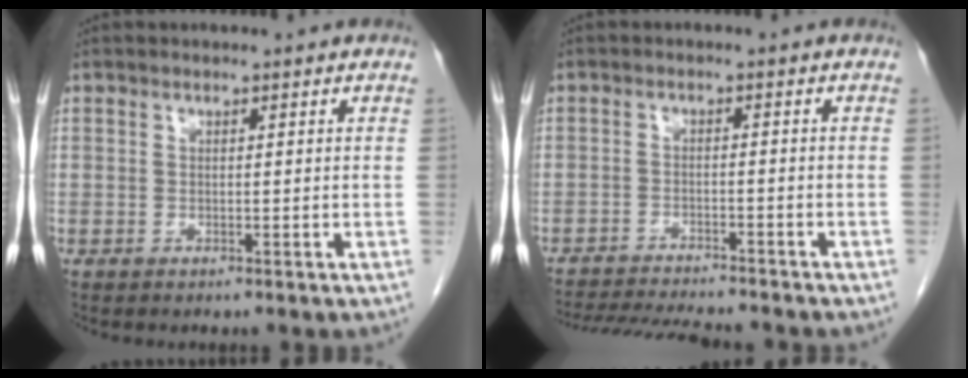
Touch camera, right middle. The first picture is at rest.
{"total": 13.2, "force": [-12.1, 1.1, 5.1], "torque": [-0.082, -0.018, -0.174]}